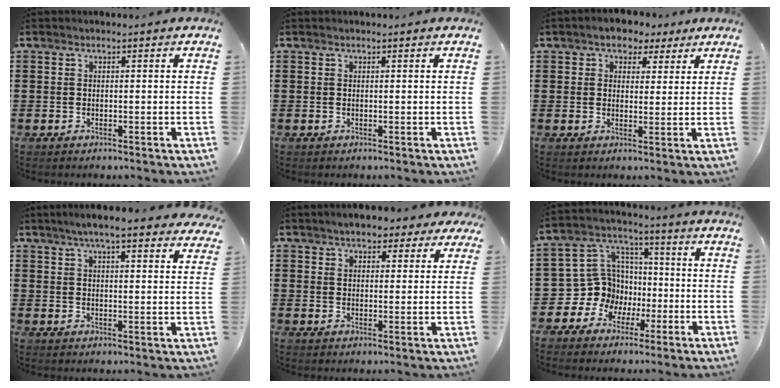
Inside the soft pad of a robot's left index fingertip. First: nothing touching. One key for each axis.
{"total": 0.0}
{"total": 3.7, "fx": 2.8, "fy": 2.3, "fz": 0.7, "tx": -0.021, "ty": 0.006, "tz": 0.048}
{"total": 6.1, "fx": 5.3, "fy": 0.5, "fz": 3.1, "tx": -0.074, "ty": -0.011, "tz": 0.095}
{"total": 4.6, "fx": 3.9, "fy": 1.8, "fz": 1.6, "tx": -0.037, "ty": 0.002, "tz": 0.070}
{"total": 10.0, "fx": -1.7, "fy": 9.7, "fz": 1.9, "tx": -0.099, "ty": -0.004, "tz": -0.028}